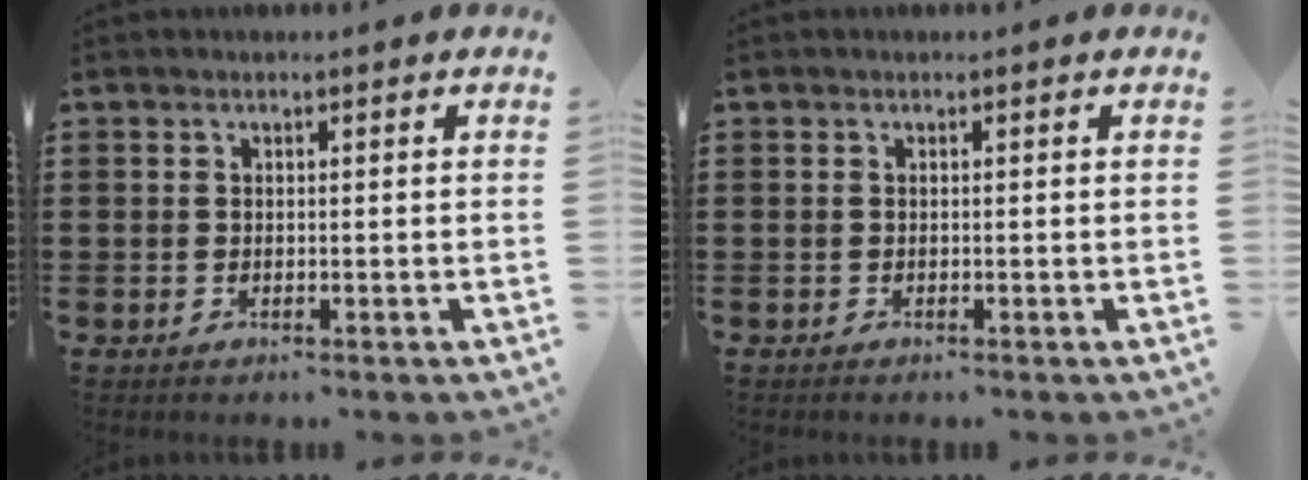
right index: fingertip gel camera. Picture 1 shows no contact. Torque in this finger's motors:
{"motor_torque": [-0.34, 0.34, 0.00, 0.02]}